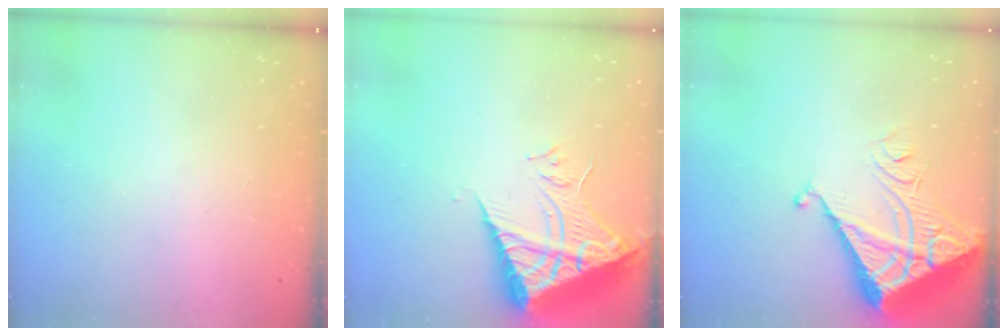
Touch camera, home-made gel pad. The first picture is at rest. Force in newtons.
{"total": 10.3, "press": 10.2, "slide": 1.1}
{"total": 7.4, "press": 7.3, "slide": 0.8}